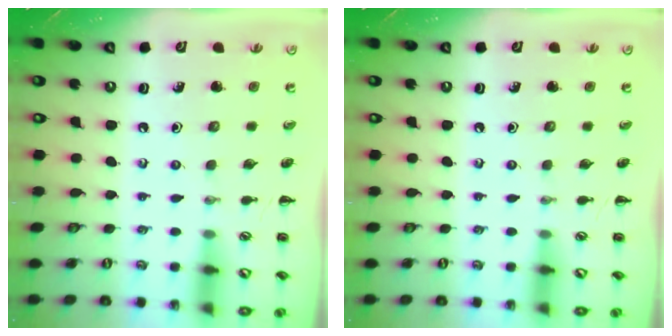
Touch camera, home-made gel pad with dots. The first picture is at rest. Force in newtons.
{"total": 0.0}